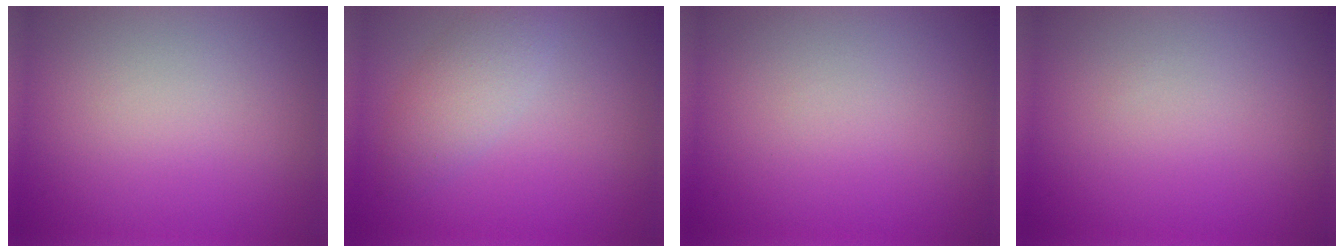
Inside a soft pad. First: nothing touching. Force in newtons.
{"total": 2.9, "press": 2.9, "slide": 0.1}
{"total": 0.0}
{"total": 0.0}